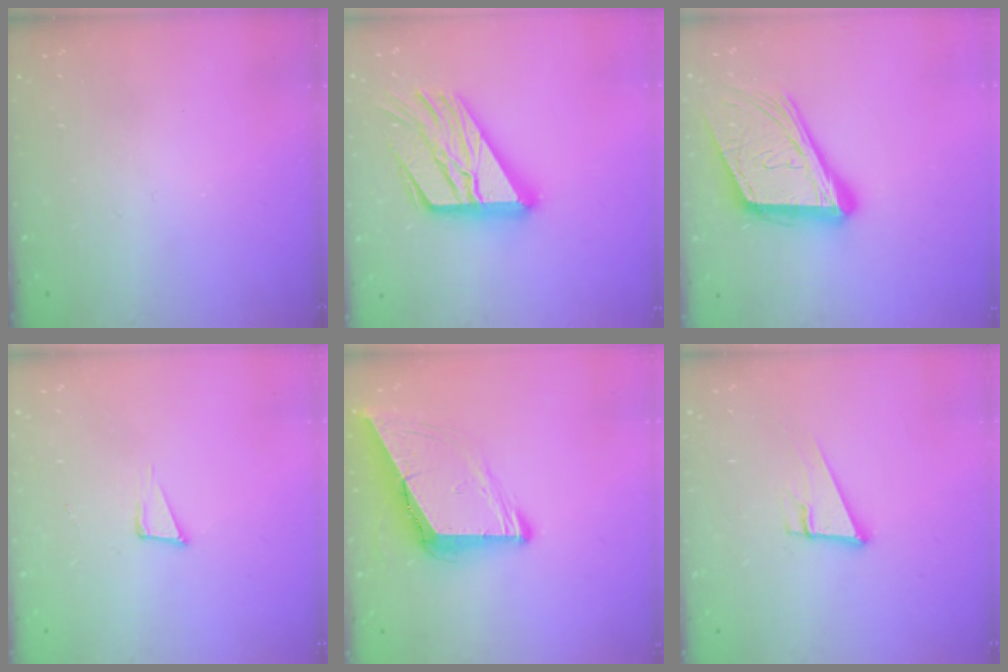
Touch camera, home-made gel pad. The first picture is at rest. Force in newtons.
{"total": 21.7, "press": 21.6, "slide": 2.2}
{"total": 20.1, "press": 19.6, "slide": 4.5}
{"total": 3.9, "press": 2.4, "slide": 3.1}
{"total": 9.5, "press": 9.4, "slide": 1.6}
{"total": 9.0, "press": 8.3, "slide": 3.3}